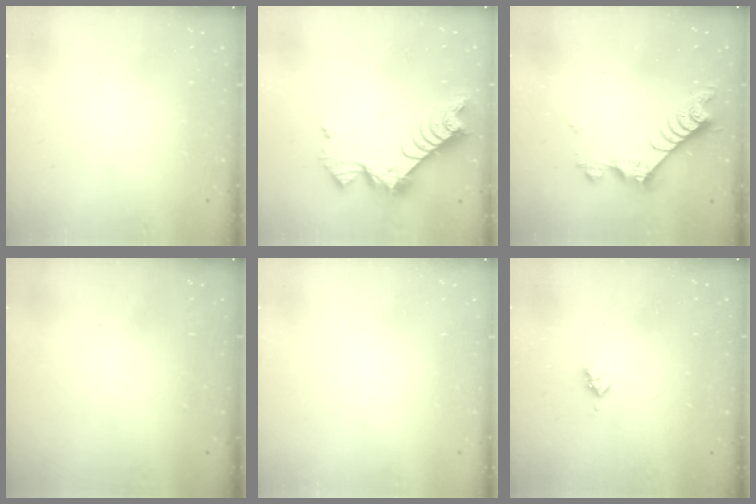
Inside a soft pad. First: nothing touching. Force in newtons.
{"total": 8.7, "press": 8.7, "slide": 0.9}
{"total": 7.0, "press": 7.0, "slide": 0.5}
{"total": 0.0}
{"total": 0.0}
{"total": 2.9, "press": 2.9, "slide": 0.5}